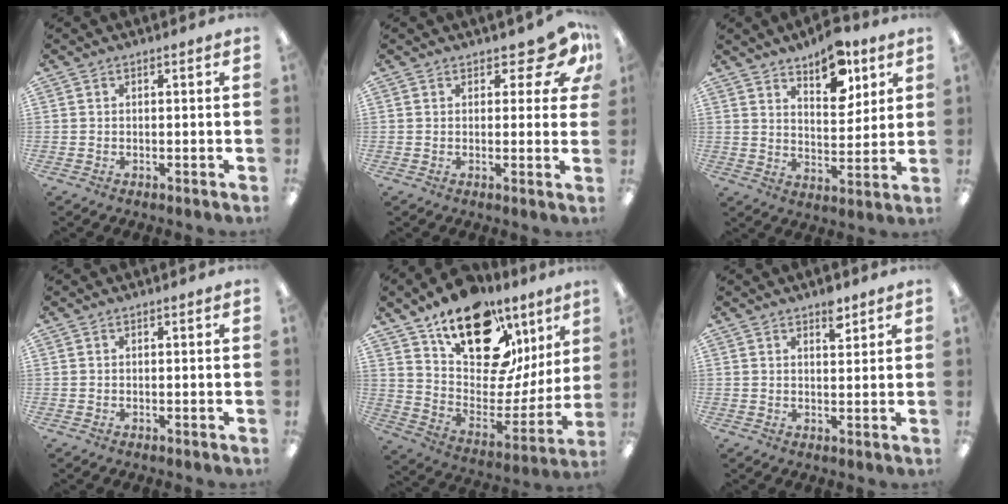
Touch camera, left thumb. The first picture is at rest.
{"total": 7.2, "force": [4.6, 3.3, 4.4], "torque": [-0.044, -0.027, 0.078]}
{"total": 10.5, "force": [7.4, 5.0, 5.5], "torque": [-0.065, -0.038, 0.125]}
{"total": 0.0}
{"total": 21.8, "force": [14.5, 11.1, 11.9], "torque": [-0.184, -0.102, 0.259]}
{"total": 4.5, "force": [3.2, 2.1, 2.5], "torque": [-0.015, -0.021, 0.048]}